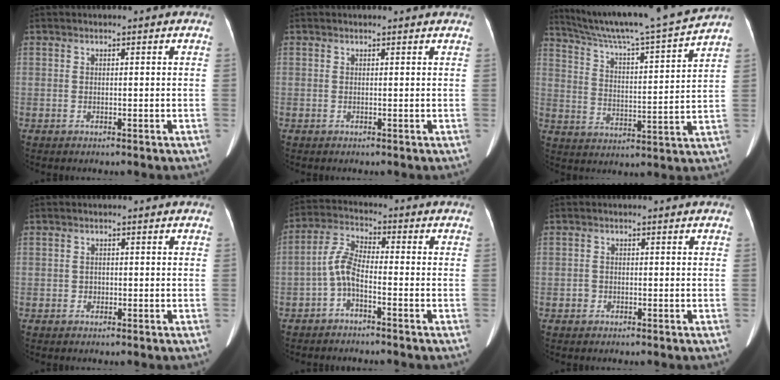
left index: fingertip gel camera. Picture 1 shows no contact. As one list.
[{"total": 1.5, "force": [1.5, 0.3, 0.2], "torque": [-0.013, 0.012, 0.009]}, {"total": 18.6, "force": [16.8, -1.7, 7.7], "torque": [-0.138, -0.024, 0.254]}, {"total": 0.8, "force": [-0.3, 0.7, 0.1], "torque": [-0.001, 0.002, -0.007]}, {"total": 5.1, "force": [-2.2, 1.7, 4.3], "torque": [-0.097, 0.016, -0.047]}, {"total": 1.0, "force": [-0.5, 0.9, 0.1], "torque": [-0.001, 0.003, -0.012]}]